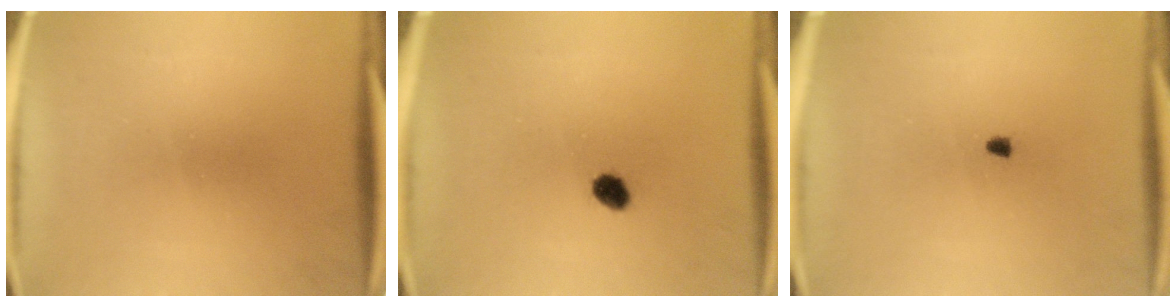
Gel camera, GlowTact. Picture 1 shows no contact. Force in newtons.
{"total": 3.0}
{"total": 1.0}